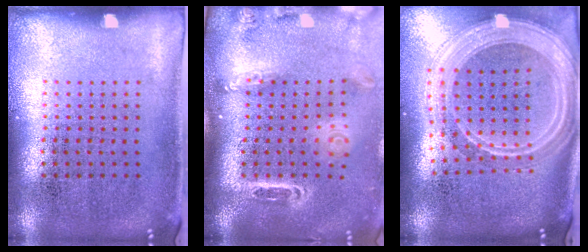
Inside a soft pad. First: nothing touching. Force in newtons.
{"total": 2.7, "press": 1.9, "slide": 1.9}
{"total": 2.9, "press": 2.3, "slide": 1.7}